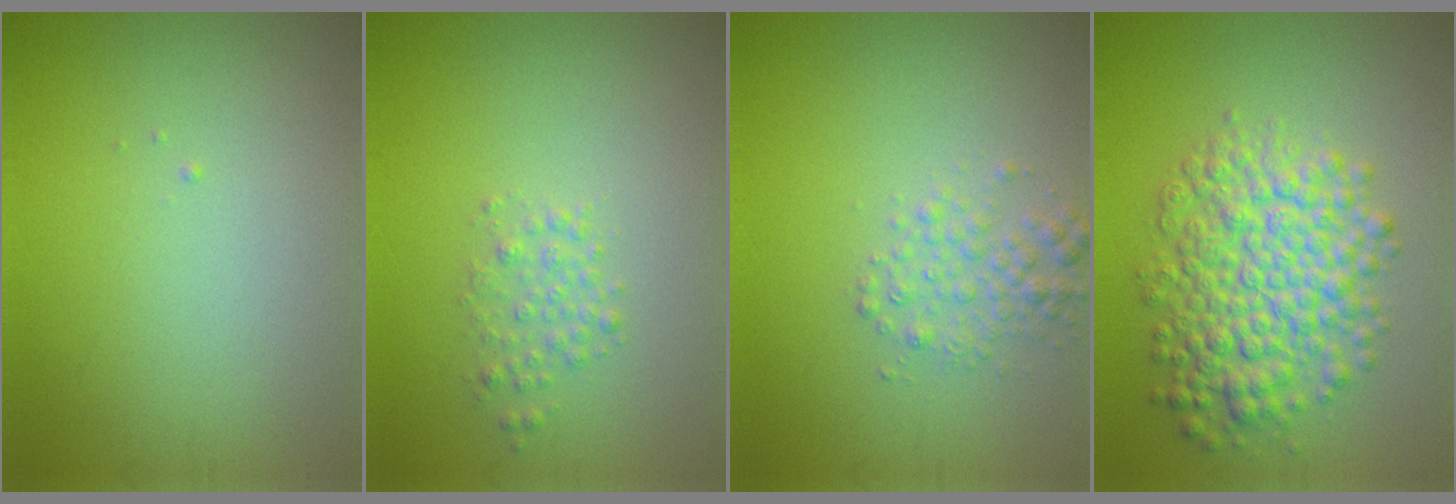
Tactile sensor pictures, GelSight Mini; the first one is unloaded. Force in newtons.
{"total": 1.6, "press": 1.6, "slide": 0.0}
{"total": 2.2, "press": 2.2, "slide": 0.0}
{"total": 7.2, "press": 7.2, "slide": 0.1}